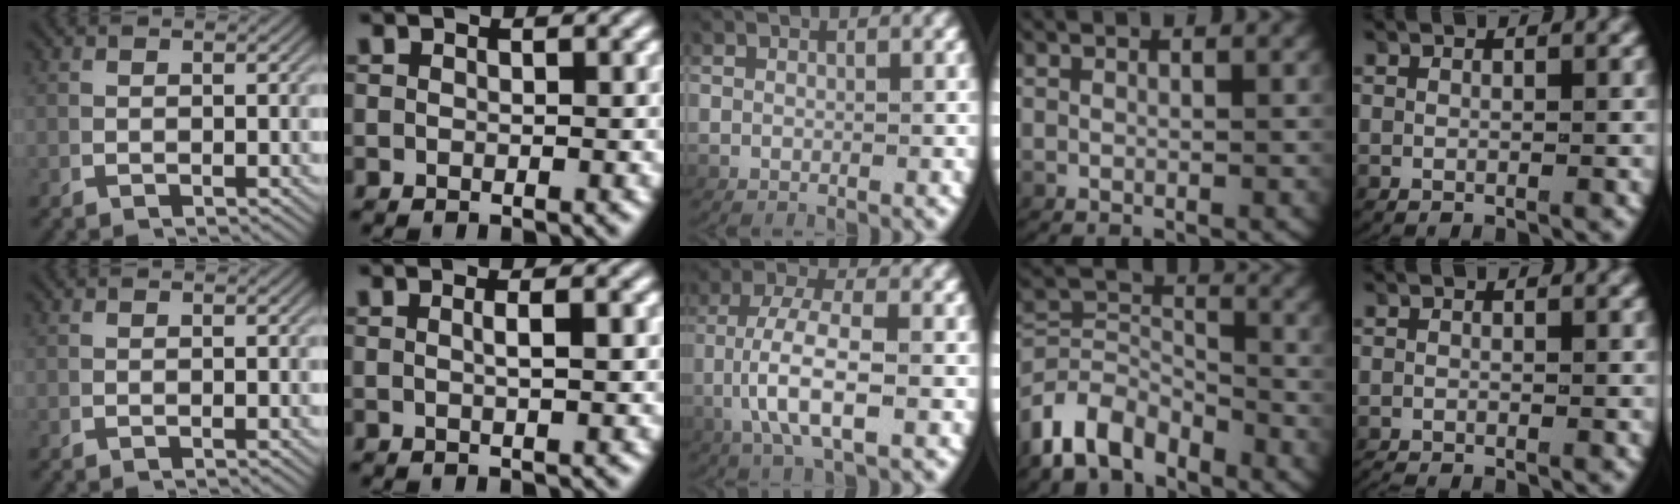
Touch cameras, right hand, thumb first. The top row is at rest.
{"index": {"total": 1.6, "force": [0.0, -0.9, 1.4], "torque": [-0.015, -0.001, 0.001]}, "middle": {"total": 5.3, "force": [-0.5, 1.7, 5.0], "torque": [-0.112, -0.013, 0.001]}, "ring": {"total": 7.9, "force": [-4.5, 5.6, 3.2], "torque": [-0.062, -0.034, -0.073]}, "little": {"total": 1.0, "force": [-1.0, 0.1, 0.1], "torque": [-0.006, -0.008, -0.015]}}